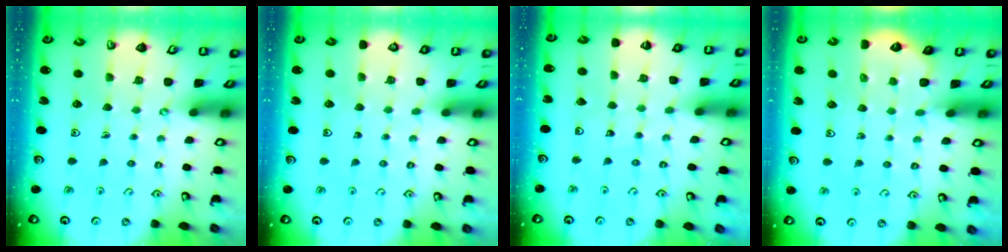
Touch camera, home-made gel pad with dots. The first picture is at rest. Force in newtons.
{"total": 0.0}
{"total": 4.3, "press": 4.3, "slide": 0.1}
{"total": 3.0, "press": 2.9, "slide": 0.5}